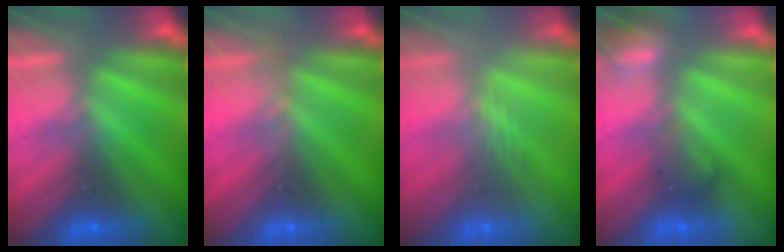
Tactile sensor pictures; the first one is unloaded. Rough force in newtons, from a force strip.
{"total": 3.6}
{"total": 2.4}
{"total": 2.7}